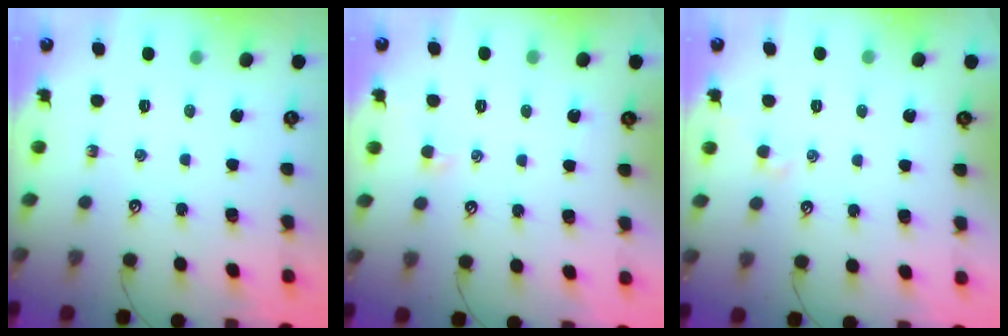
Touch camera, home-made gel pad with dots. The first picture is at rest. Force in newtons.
{"total": 0.8, "press": 0.6, "slide": 0.5}
{"total": 0.6, "press": 0.3, "slide": 0.5}